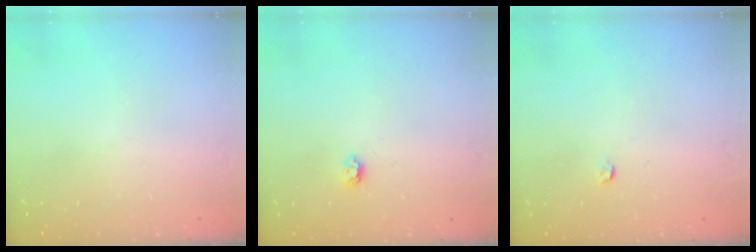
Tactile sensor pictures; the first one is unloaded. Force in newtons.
{"total": 3.9, "press": 3.9, "slide": 0.6}
{"total": 3.0, "press": 2.9, "slide": 0.4}